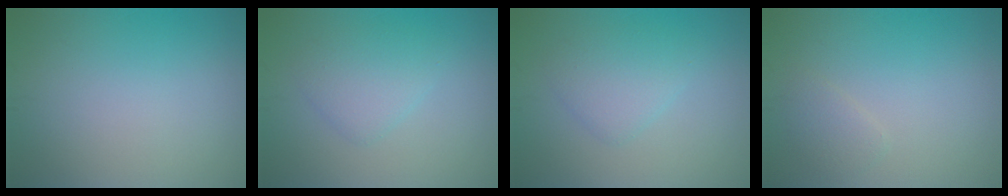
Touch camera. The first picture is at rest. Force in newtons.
{"total": 2.7, "press": 2.7, "slide": 0.0}
{"total": 2.7, "press": 2.7, "slide": 0.0}
{"total": 1.3, "press": 1.3, "slide": 0.1}